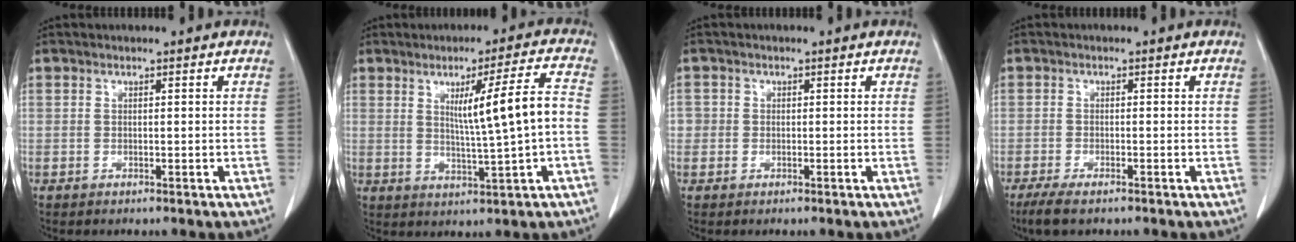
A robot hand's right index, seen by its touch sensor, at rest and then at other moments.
{"total": 9.1, "force": [0.4, -0.6, 9.0], "torque": [-0.142, 0.000, 0.013]}
{"total": 2.4, "force": [0.1, 2.4, 0.3], "torque": [0.006, 0.005, 0.001]}
{"total": 4.3, "force": [-3.1, 0.9, 2.8], "torque": [-0.051, -0.010, -0.049]}